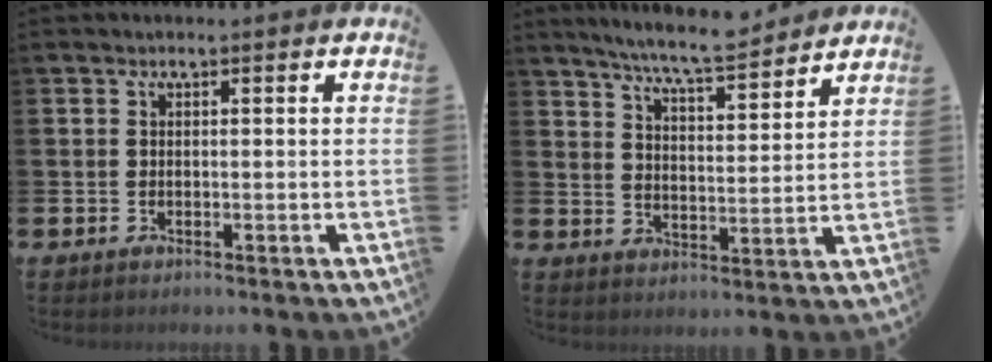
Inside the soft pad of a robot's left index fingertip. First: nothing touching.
{"total": 7.5, "force": [7.1, -0.1, 2.2], "torque": [-0.061, -0.043, 0.126]}